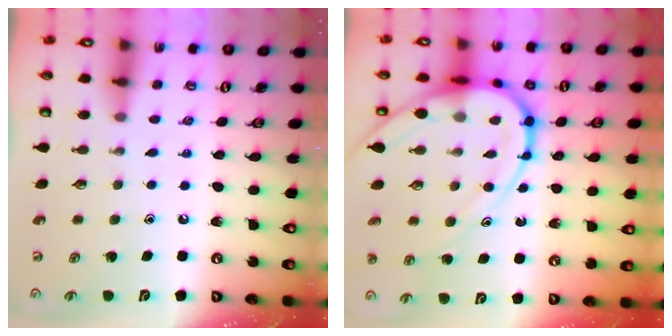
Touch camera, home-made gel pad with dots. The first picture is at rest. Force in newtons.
{"total": 14.4, "press": 14.4, "slide": 1.4}